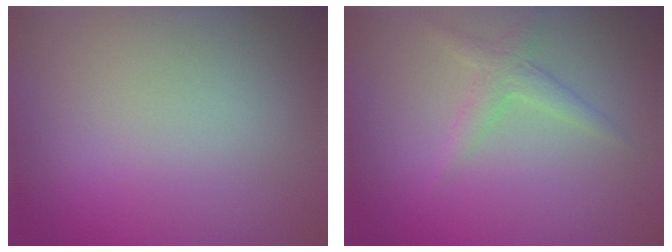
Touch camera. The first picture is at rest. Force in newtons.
{"total": 1.7, "press": 1.7, "slide": 0.1}